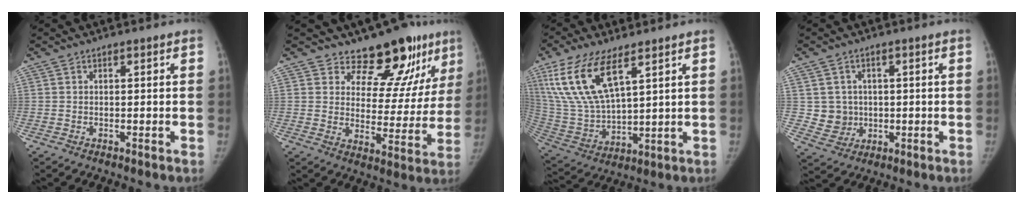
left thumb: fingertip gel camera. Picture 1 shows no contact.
{"total": 14.1, "force": [11.0, 6.5, 5.9], "torque": [-0.025, -0.088, 0.145]}
{"total": 16.2, "force": [8.4, 6.4, 12.2], "torque": [-0.251, -0.029, 0.178]}
{"total": 5.5, "force": [0.5, 5.4, 1.1], "torque": [0.007, 0.002, 0.016]}